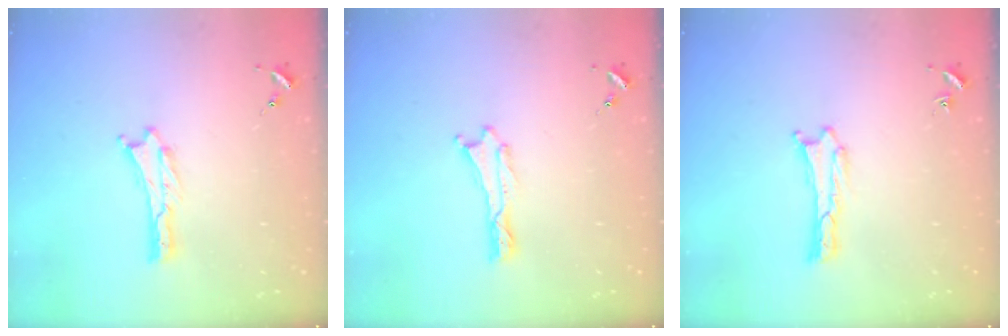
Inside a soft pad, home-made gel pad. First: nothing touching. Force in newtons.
{"total": 0.0}
{"total": 0.0}